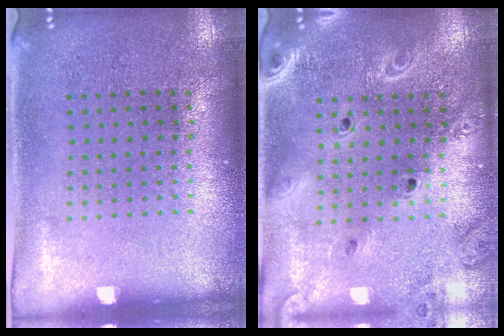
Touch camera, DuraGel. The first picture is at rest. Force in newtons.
{"total": 2.0, "press": 1.9, "slide": 0.7}